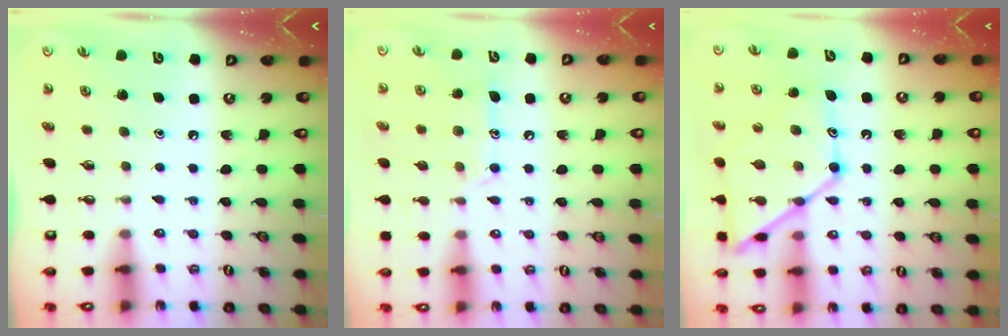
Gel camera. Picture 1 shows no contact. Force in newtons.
{"total": 11.4, "press": 11.4, "slide": 0.8}
{"total": 17.3, "press": 17.2, "slide": 1.4}